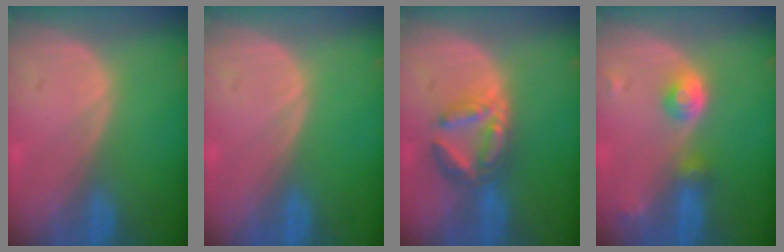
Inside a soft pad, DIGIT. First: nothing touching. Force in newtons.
{"total": 0.0}
{"total": 6.5, "press": 5.9, "slide": 2.8}
{"total": 4.4, "press": 4.1, "slide": 1.8}